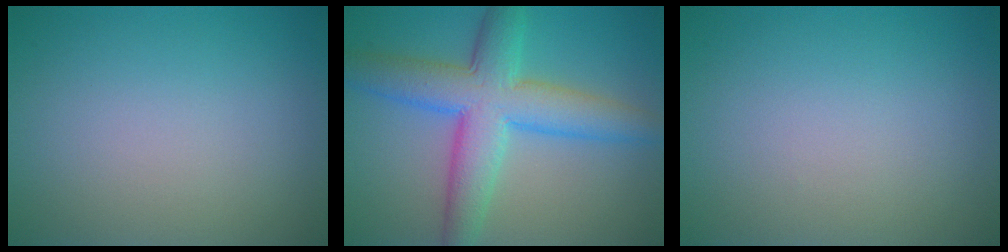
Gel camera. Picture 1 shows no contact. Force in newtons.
{"total": 7.9, "press": 7.8, "slide": 0.2}
{"total": 0.0}